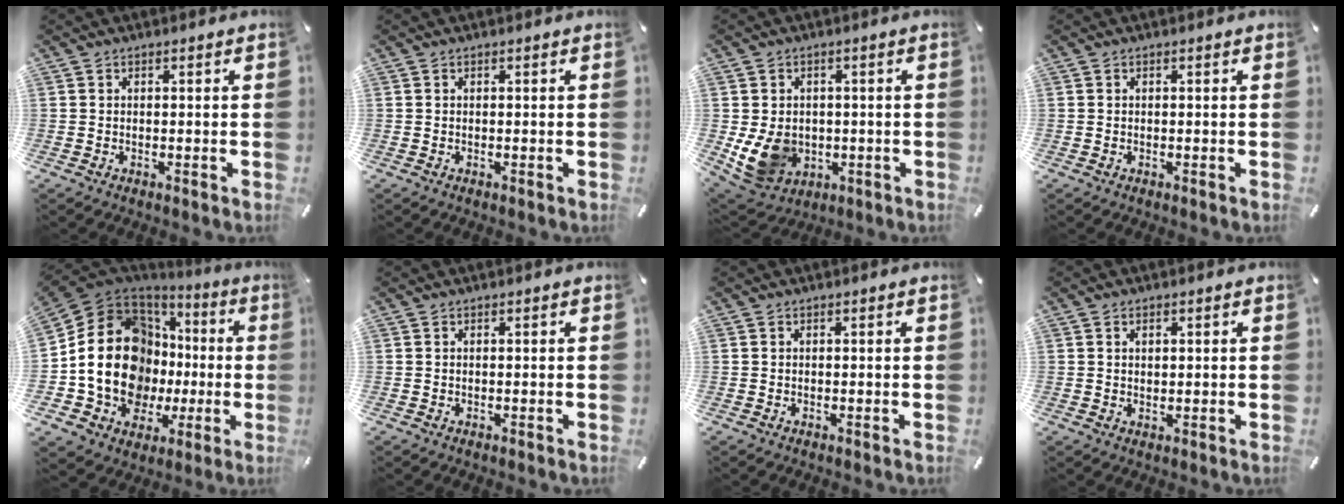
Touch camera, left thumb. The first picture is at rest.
{"total": 0.0}
{"total": 9.6, "force": [-1.0, 8.2, 4.8], "torque": [-0.103, 0.000, -0.015]}
{"total": 0.0}
{"total": 20.0, "force": [-0.1, 16.0, 12.1], "torque": [-0.251, -0.014, 0.013]}
{"total": 0.0}
{"total": 0.0}
{"total": 1.5, "force": [0.6, 1.0, 0.9], "torque": [-0.011, 0.000, 0.010]}